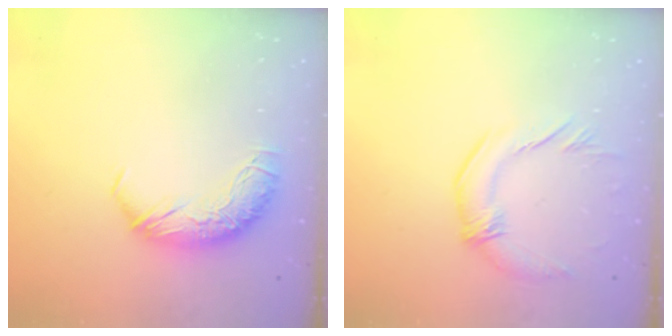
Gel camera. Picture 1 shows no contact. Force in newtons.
{"total": 1.7, "press": 1.2, "slide": 1.2}